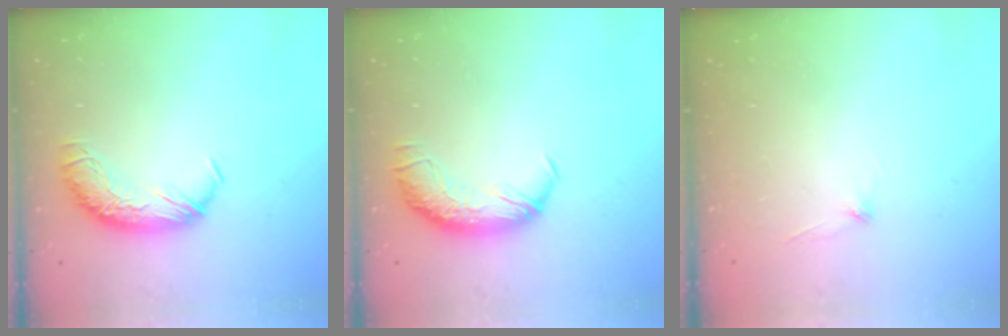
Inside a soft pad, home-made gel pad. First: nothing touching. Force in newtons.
{"total": 1.7, "press": 0.6, "slide": 1.6}
{"total": 8.3, "press": 8.3, "slide": 0.5}